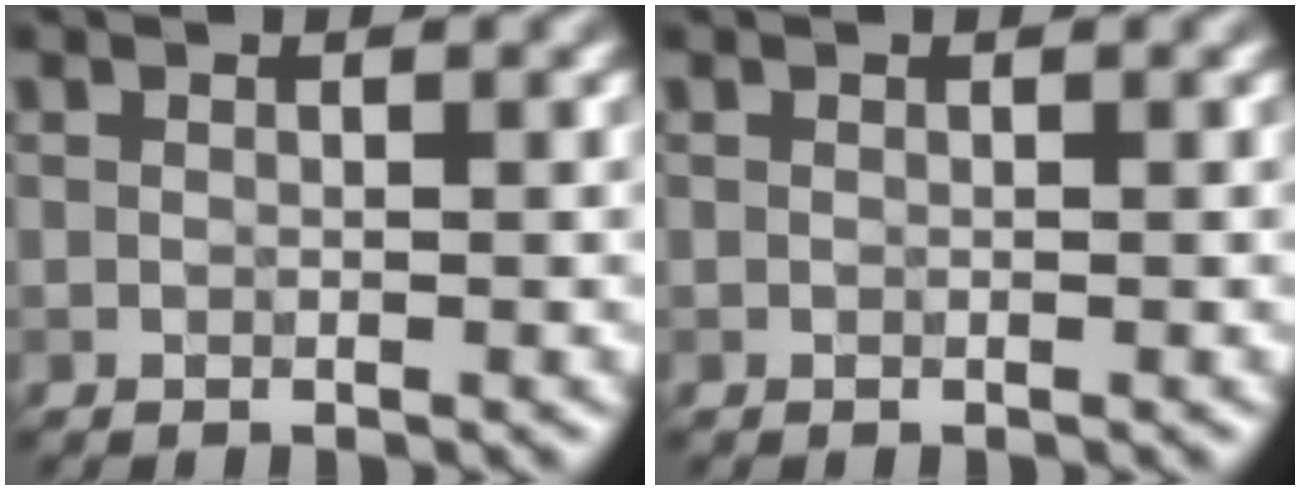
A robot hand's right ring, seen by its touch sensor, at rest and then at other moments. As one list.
[{"total": 0.0}]